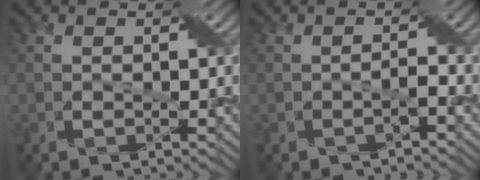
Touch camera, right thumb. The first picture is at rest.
{"total": 1.2, "force": [-0.9, -0.7, 0.4], "torque": [-0.021, 0.001, -0.005]}